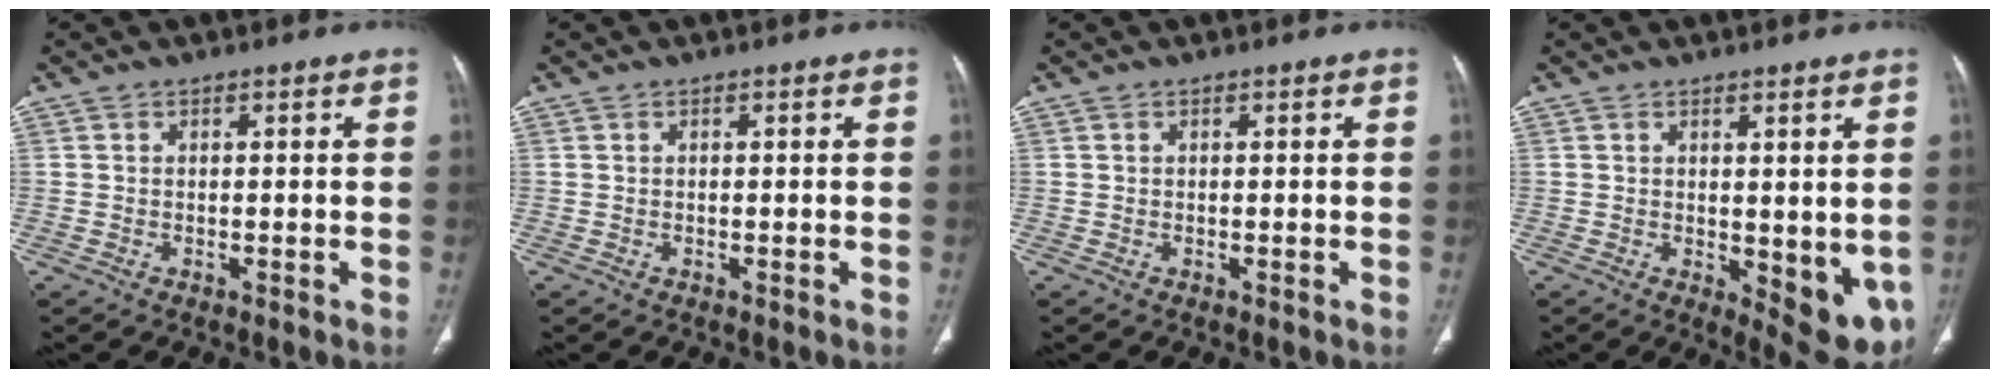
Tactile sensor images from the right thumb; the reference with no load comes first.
{"total": 0.0}
{"total": 0.0}
{"total": 9.2, "force": [-0.8, 3.7, 8.3], "torque": [-0.088, -0.024, 0.001]}